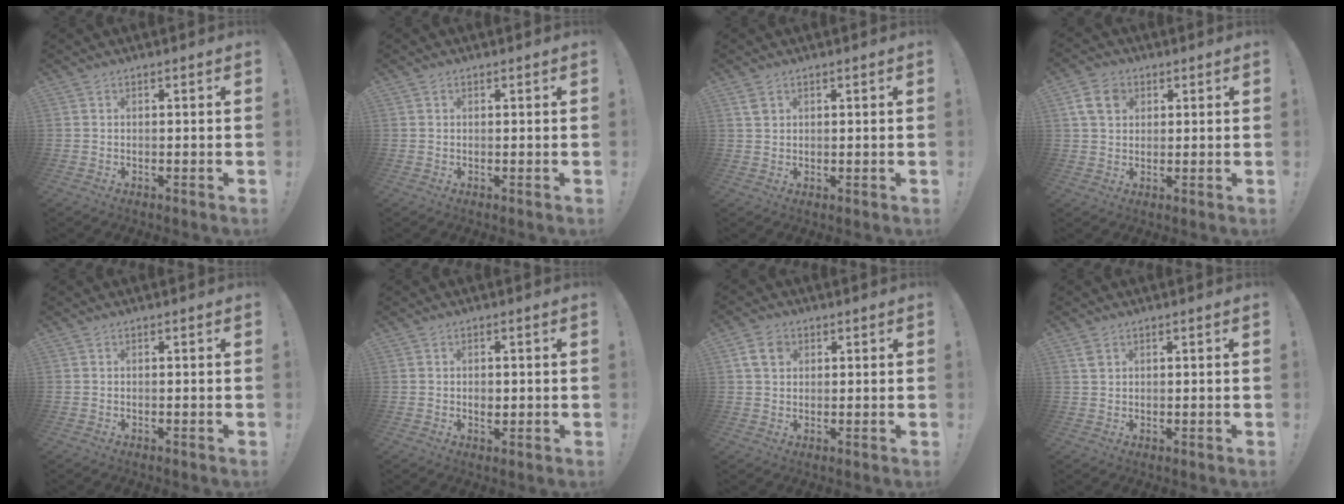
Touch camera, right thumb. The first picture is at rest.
{"total": 0.0}
{"total": 2.3, "force": [1.3, 1.6, 1.0], "torque": [-0.007, -0.003, 0.023]}
{"total": 8.4, "force": [3.2, 6.3, 4.5], "torque": [-0.083, -0.003, 0.065]}
{"total": 0.0}
{"total": 1.8, "force": [-0.2, 1.4, 1.1], "torque": [-0.006, -0.001, -0.007]}
{"total": 6.2, "force": [2.5, 4.6, 3.2], "torque": [-0.057, 0.004, 0.050]}
{"total": 2.4, "force": [1.4, 1.5, 1.2], "torque": [-0.011, -0.004, 0.025]}